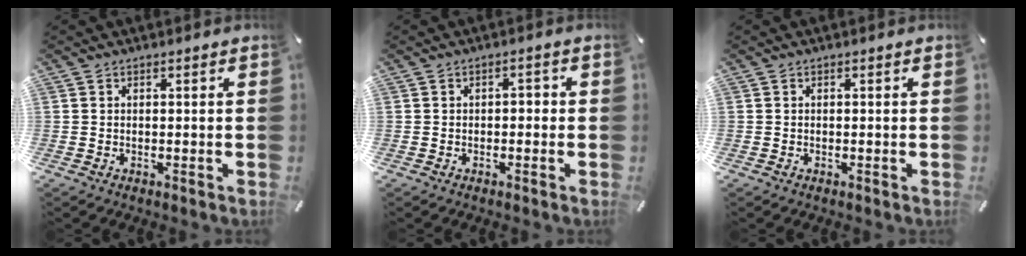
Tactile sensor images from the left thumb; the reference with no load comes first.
{"total": 1.7, "force": [-1.0, 1.0, 1.0], "torque": [-0.020, 0.010, -0.024]}
{"total": 0.0}